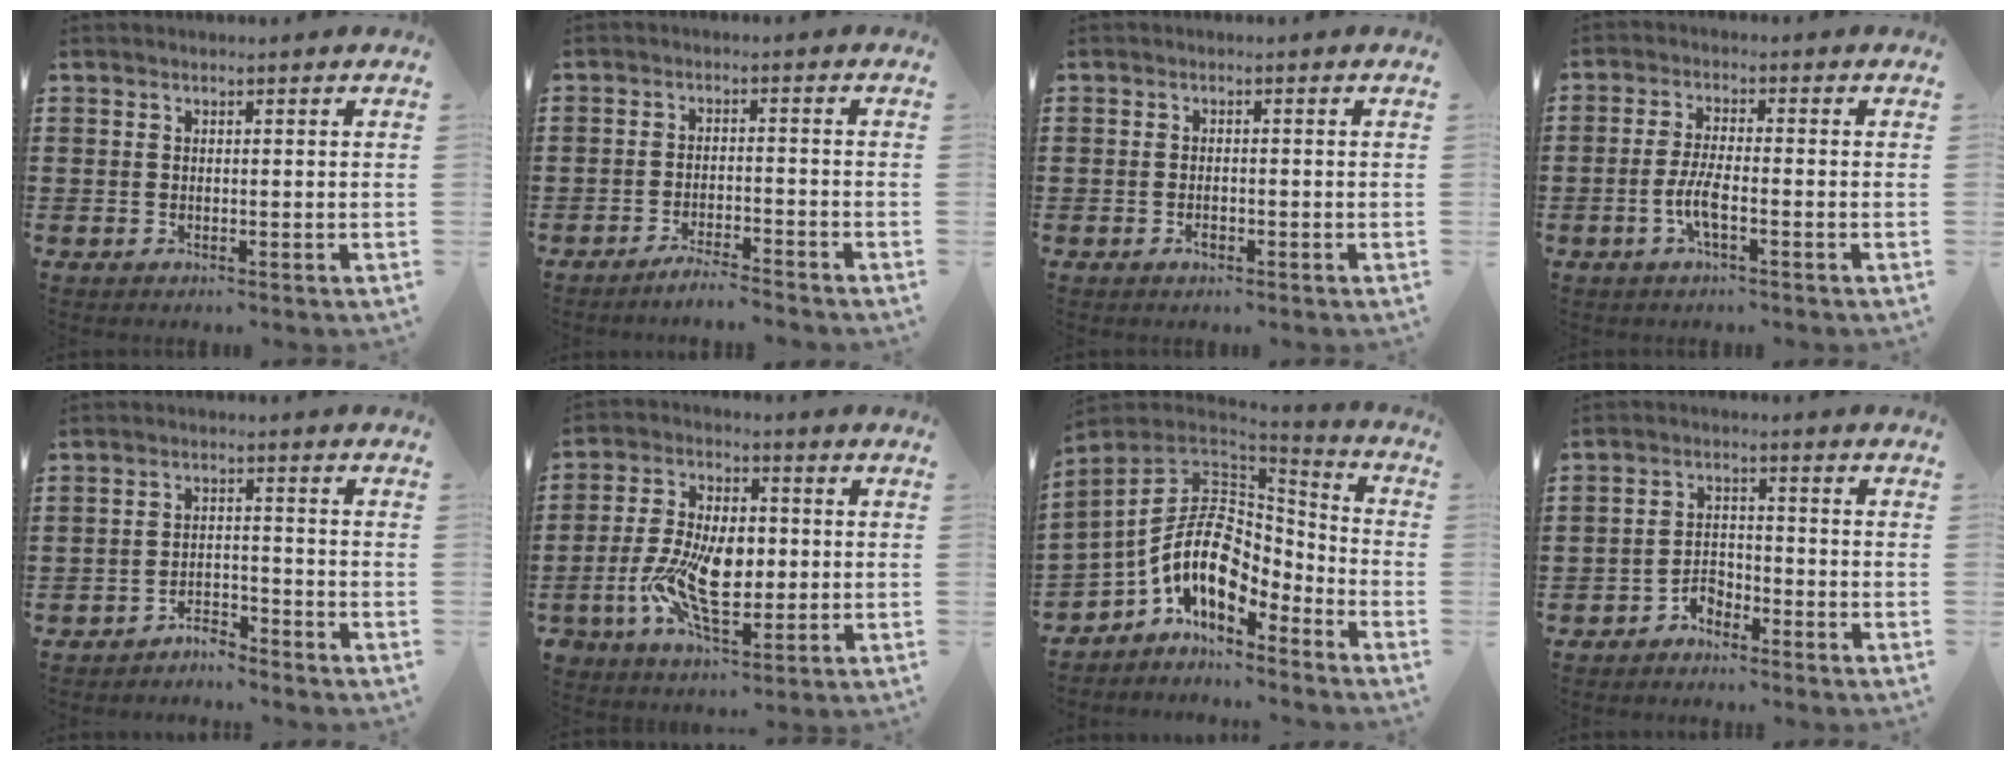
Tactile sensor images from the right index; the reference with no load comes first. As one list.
[{"total": 3.1, "force": [-3.0, -0.2, 0.7], "torque": [-0.014, 0.002, -0.060]}, {"total": 0.7, "force": [-0.4, 0.1, 0.6], "torque": [-0.013, -0.007, -0.005]}, {"total": 4.5, "force": [-1.6, 0.8, 4.1], "torque": [-0.097, -0.008, -0.038]}, {"total": 3.3, "force": [-3.3, 0.1, 0.1], "torque": [-0.010, 0.000, -0.070]}, {"total": 11.2, "force": [-1.9, 6.2, 9.2], "torque": [-0.188, 0.002, -0.035]}, {"total": 13.4, "force": [-2.7, 8.5, 10.0], "torque": [-0.234, 0.000, -0.054]}, {"total": 2.9, "force": [-2.6, 1.1, 0.3], "torque": [-0.013, 0.007, -0.056]}]